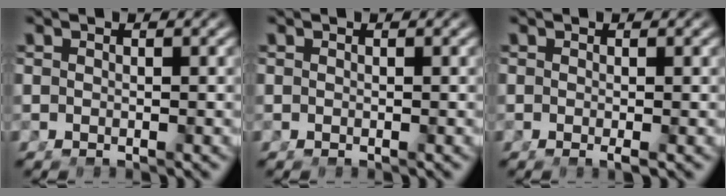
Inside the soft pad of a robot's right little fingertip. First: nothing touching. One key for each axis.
{"total": 0.0}
{"total": 0.8, "fx": -0.5, "fy": 0.2, "fz": 0.6, "tx": -0.012, "ty": -0.005, "tz": -0.006}